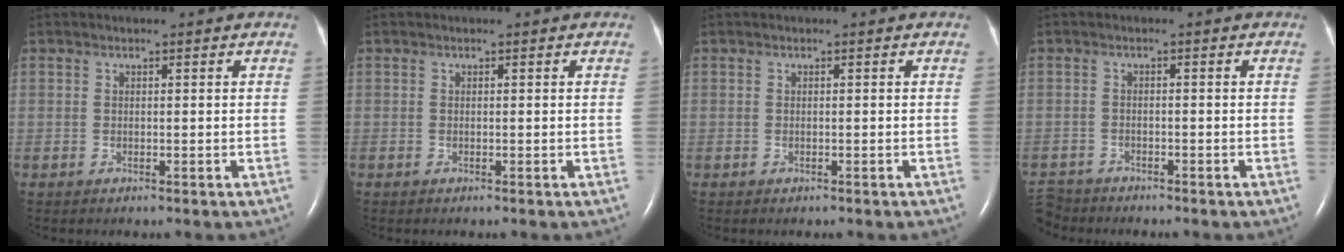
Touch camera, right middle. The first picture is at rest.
{"total": 0.0}
{"total": 0.0}
{"total": 4.6, "force": [-4.3, 1.5, -0.2], "torque": [0.001, -0.012, -0.082]}